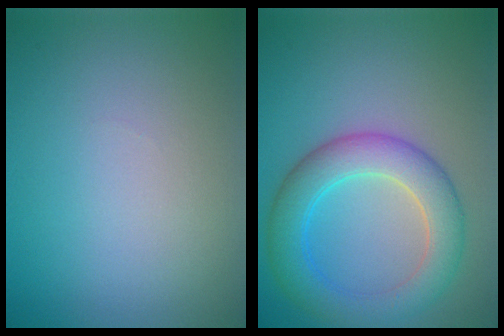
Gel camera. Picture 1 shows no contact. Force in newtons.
{"total": 5.9, "press": 5.9, "slide": 0.0}